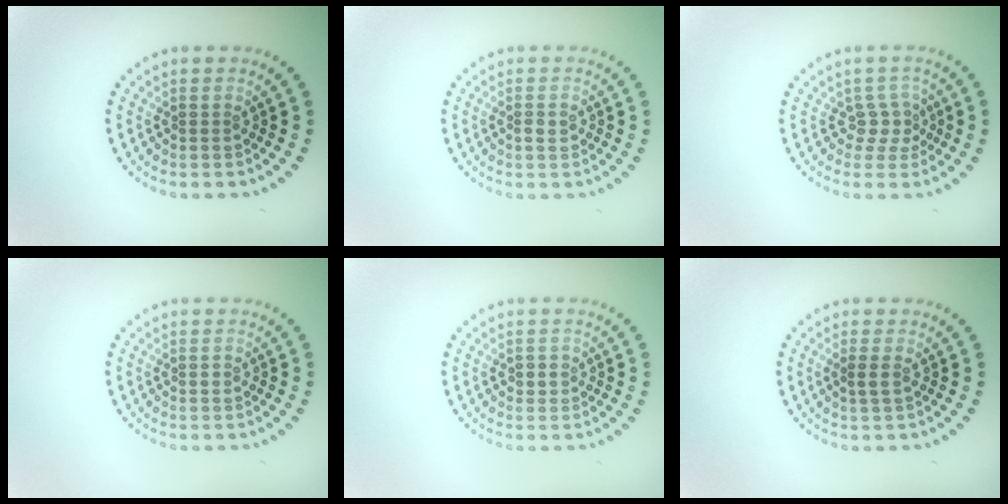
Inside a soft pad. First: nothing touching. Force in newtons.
{"total": 1.2, "press": 1.1, "slide": 0.3}
{"total": 2.1, "press": 1.6, "slide": 1.4}
{"total": 0.8, "press": 0.8, "slide": 0.2}
{"total": 1.2, "press": 1.0, "slide": 0.6}
{"total": 1.2, "press": 1.1, "slide": 0.4}